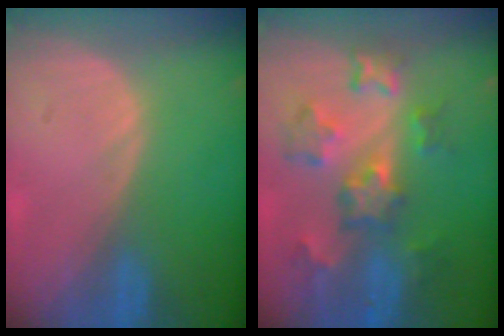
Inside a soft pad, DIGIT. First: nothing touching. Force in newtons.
{"total": 8.8, "press": 7.9, "slide": 4.0}